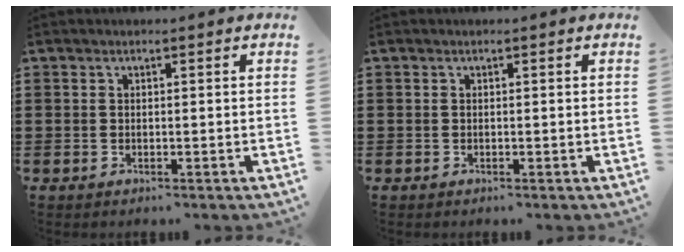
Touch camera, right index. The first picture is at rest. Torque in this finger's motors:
{"motor_torque": [0.02, 0.02, 0.00, 0.00]}